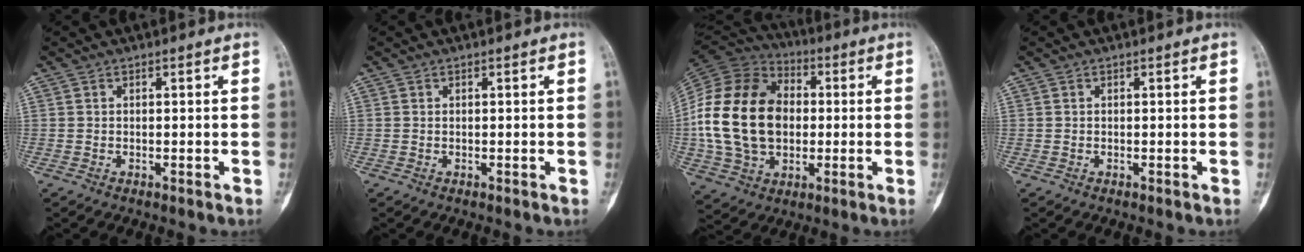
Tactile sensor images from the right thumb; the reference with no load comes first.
{"total": 0.0}
{"total": 22.7, "force": [-0.2, 16.4, 15.6], "torque": [-0.292, 0.017, 0.003]}
{"total": 0.0}